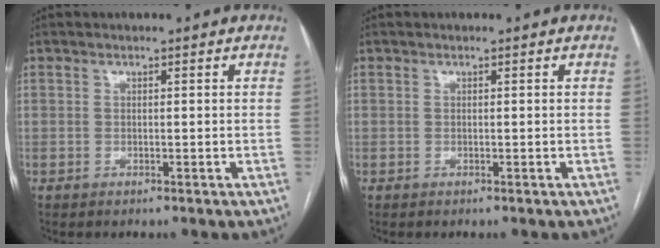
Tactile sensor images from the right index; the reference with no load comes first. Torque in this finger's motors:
{"motor_torque": [0.00, 0.01, 0.00, 0.00]}